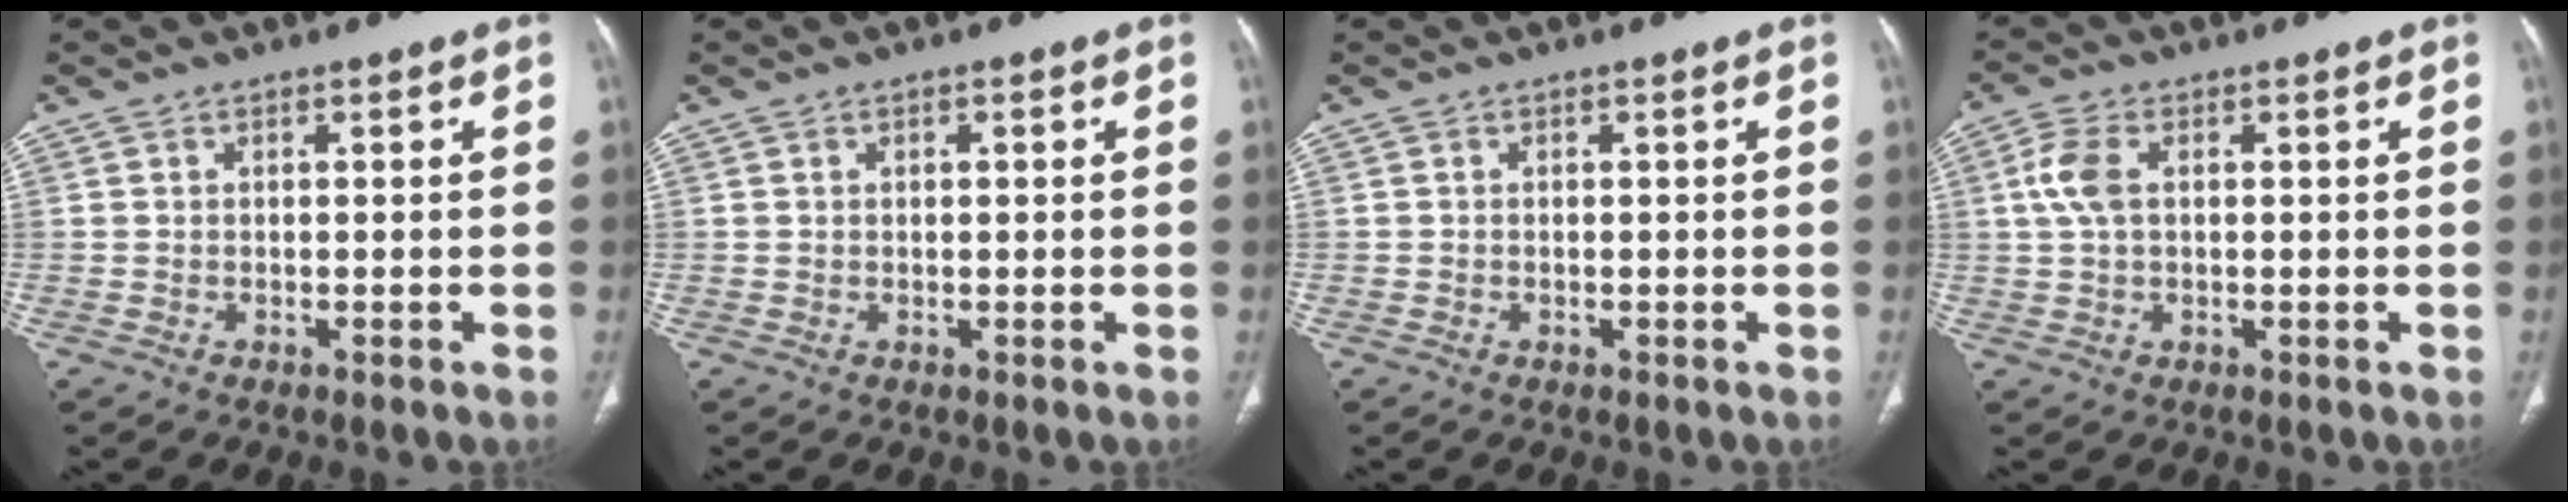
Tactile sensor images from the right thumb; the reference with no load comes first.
{"total": 1.0, "force": [0.3, 0.4, 0.8], "torque": [-0.018, 0.004, 0.006]}
{"total": 0.0}
{"total": 5.2, "force": [0.9, 3.0, 4.2], "torque": [-0.107, 0.013, 0.017]}